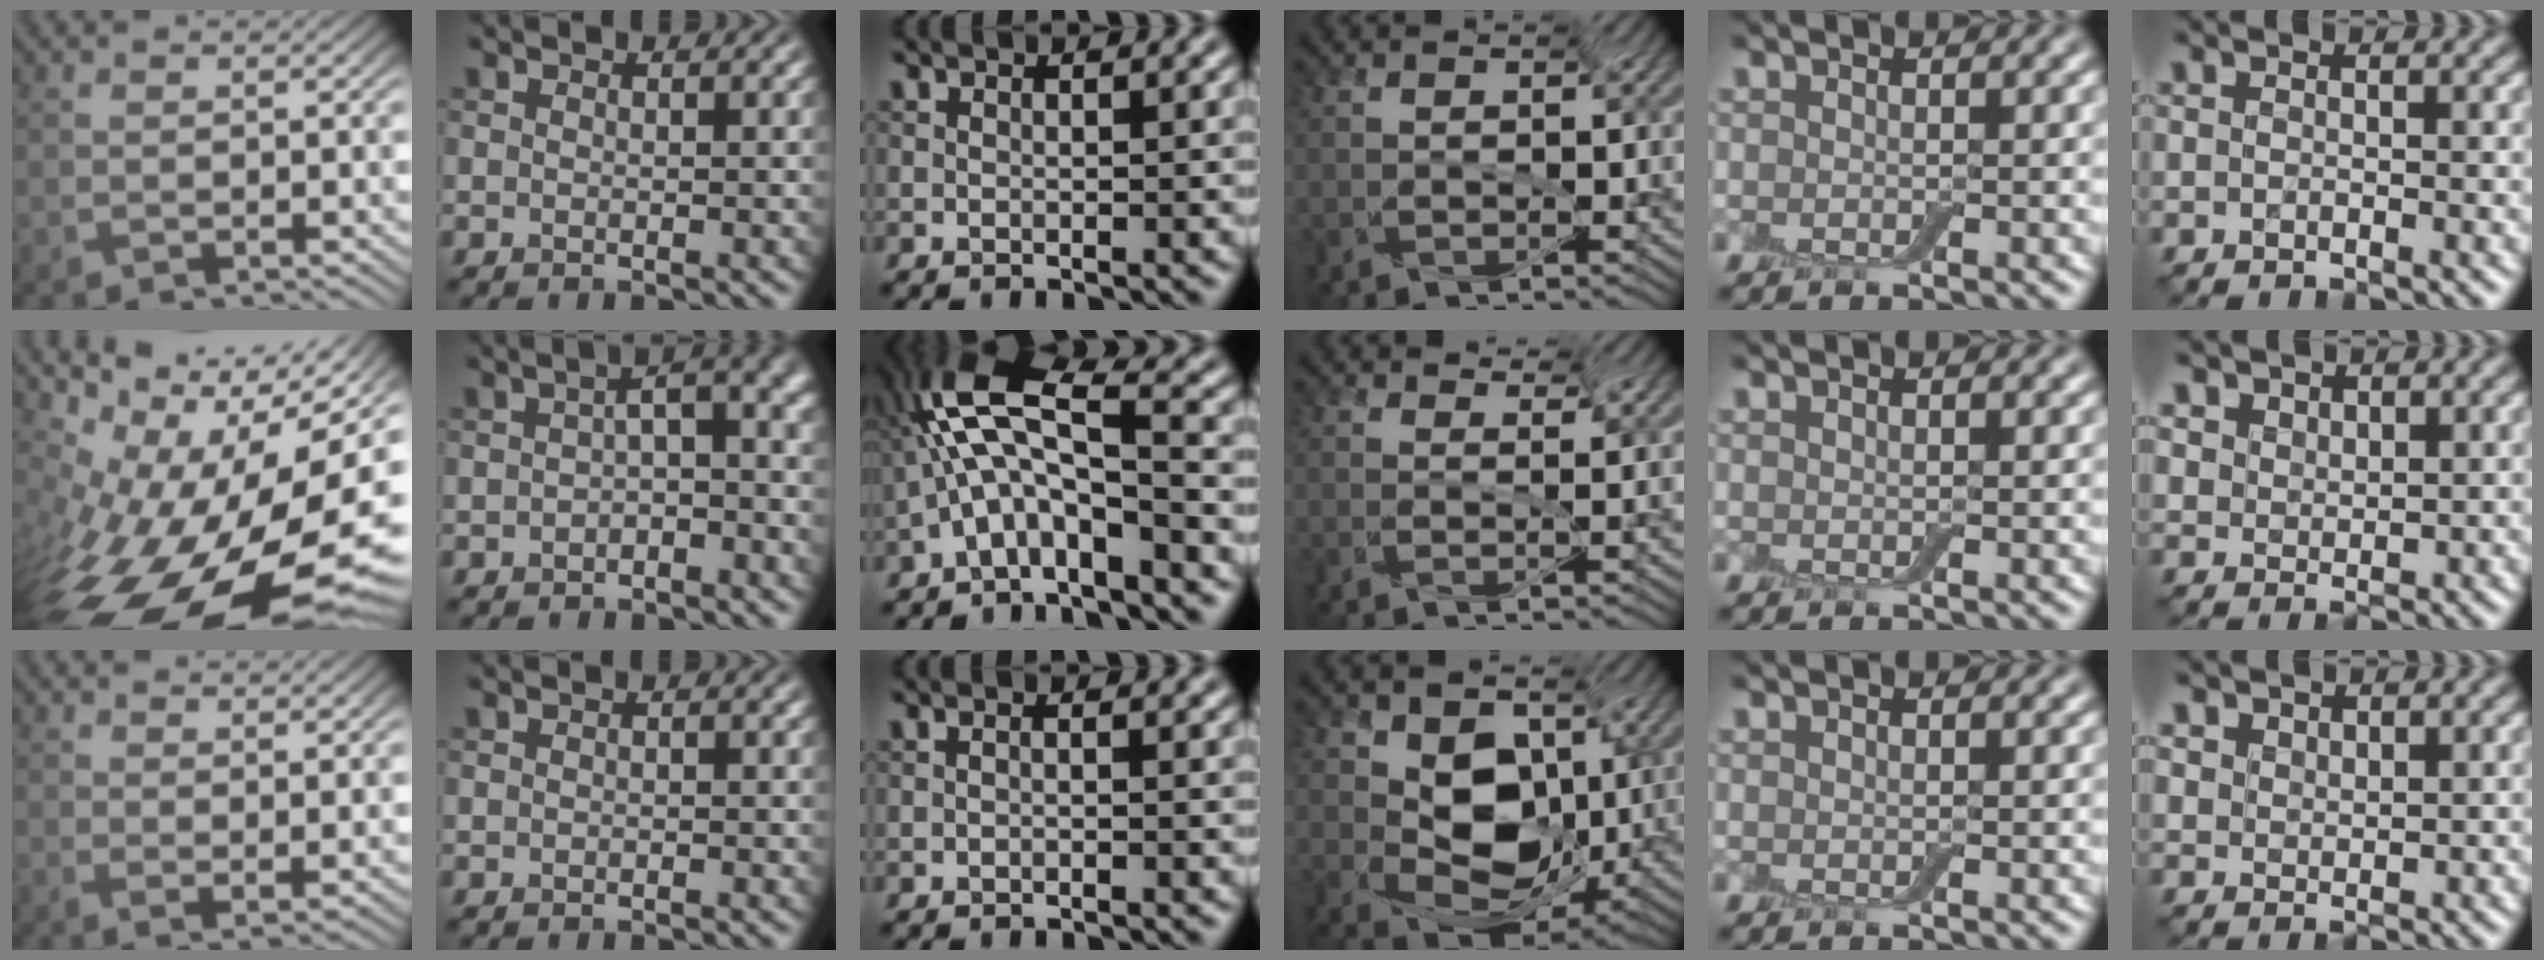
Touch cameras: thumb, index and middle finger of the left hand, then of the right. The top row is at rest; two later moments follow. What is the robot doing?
{"motion": "screw", "object": "jar lid"}